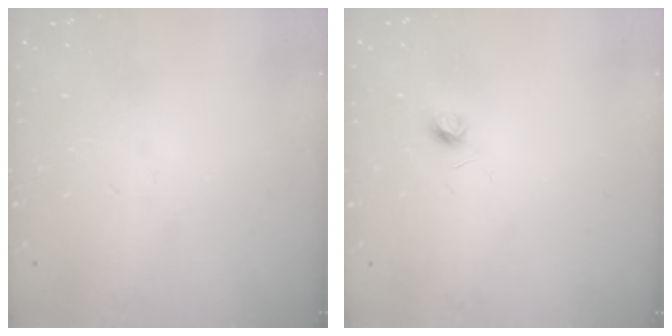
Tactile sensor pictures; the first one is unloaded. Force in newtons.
{"total": 4.1, "press": 4.0, "slide": 0.6}